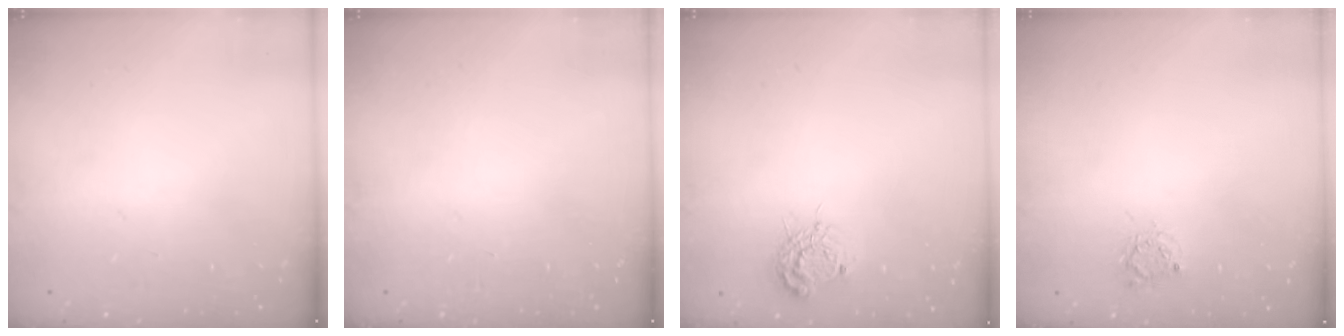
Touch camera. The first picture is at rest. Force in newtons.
{"total": 0.0}
{"total": 8.6, "press": 8.6, "slide": 0.8}
{"total": 2.9, "press": 2.8, "slide": 0.4}